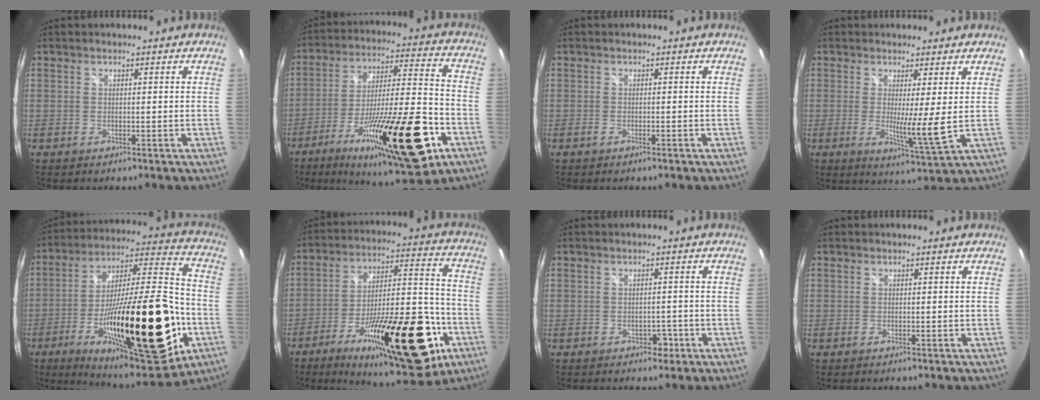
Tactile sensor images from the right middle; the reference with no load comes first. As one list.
[{"total": 27.6, "force": [-12.7, 6.2, 23.8], "torque": [-0.398, -0.044, -0.200]}, {"total": 1.0, "force": [-0.8, 0.2, 0.5], "torque": [-0.011, -0.001, -0.015]}, {"total": 6.3, "force": [0.9, -0.6, 6.3], "torque": [-0.099, -0.020, 0.011]}, {"total": 34.7, "force": [-12.0, 9.9, 31.0], "torque": [-0.502, -0.026, -0.188]}, {"total": 29.2, "force": [-13.8, 10.1, 23.7], "torque": [-0.366, -0.010, -0.208]}, {"total": 2.1, "force": [-1.1, 1.7, 0.8], "torque": [-0.012, 0.001, -0.011]}, {"total": 0.0}]